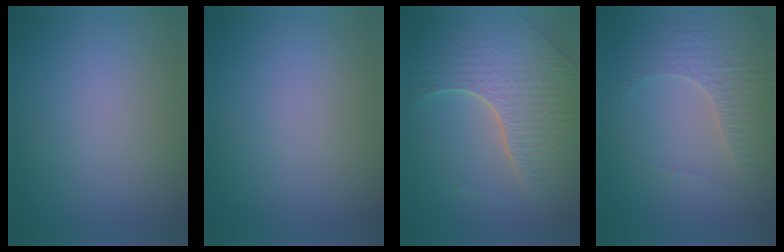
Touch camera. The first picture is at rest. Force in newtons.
{"total": 0.0}
{"total": 7.9, "press": 5.5, "slide": 5.6}
{"total": 3.3, "press": 3.3, "slide": 0.6}